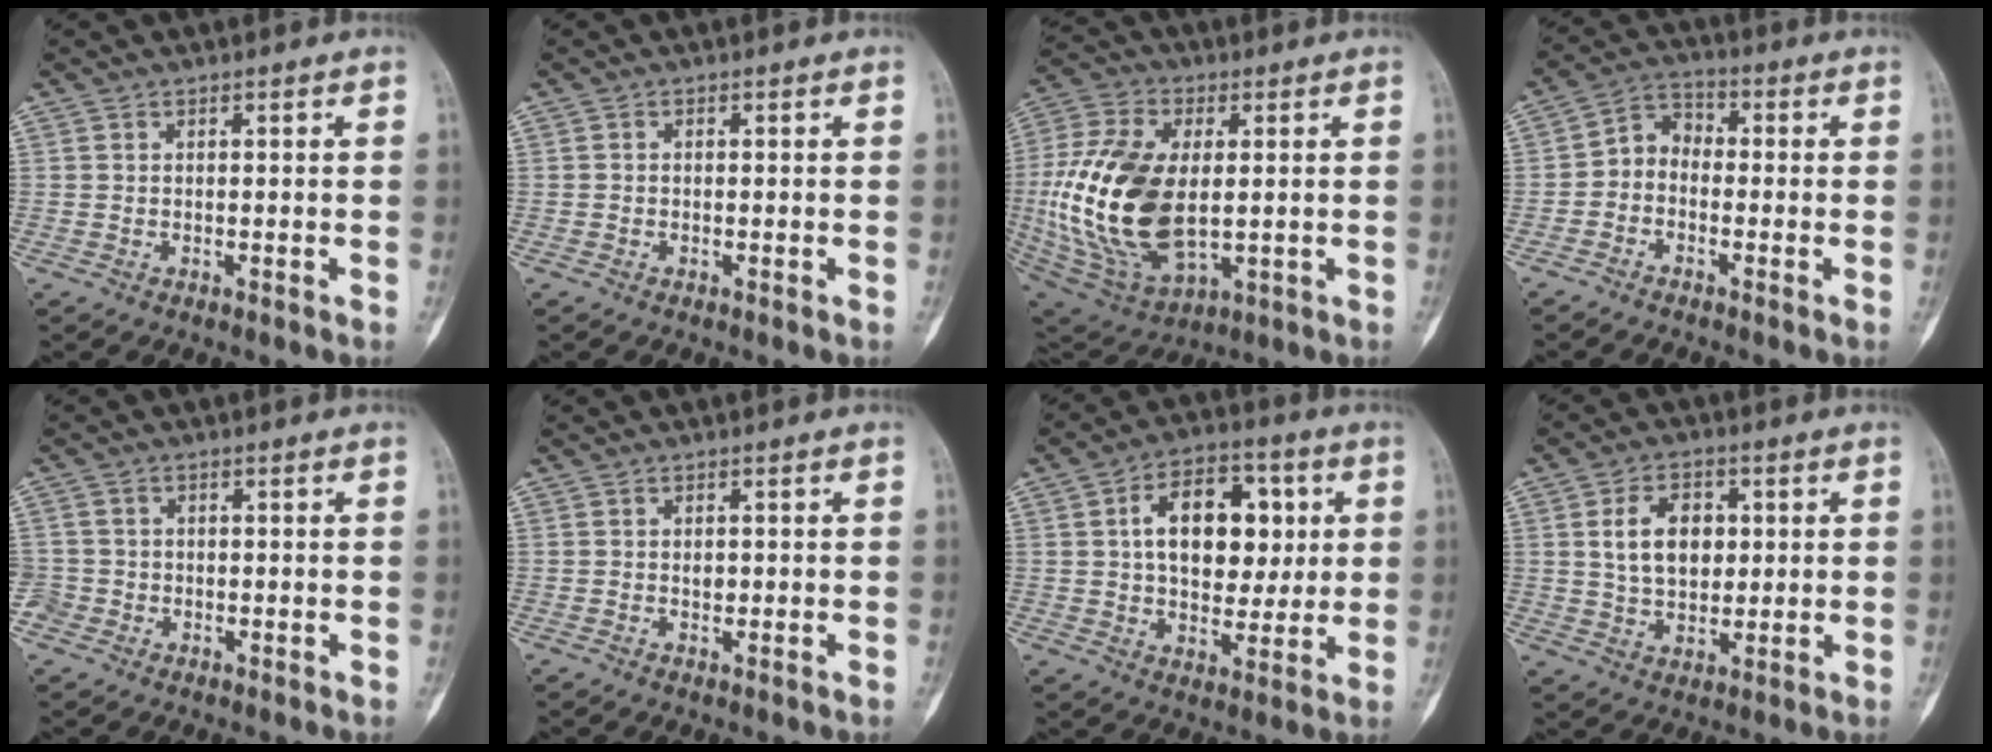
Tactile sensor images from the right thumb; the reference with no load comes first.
{"total": 0.0}
{"total": 23.3, "force": [0.1, 13.2, 19.2], "torque": [-0.396, -0.011, 0.016]}
{"total": 5.3, "force": [-1.6, 4.1, 3.0], "torque": [-0.034, 0.027, -0.047]}
{"total": 3.1, "force": [-1.1, 2.9, 0.1], "torque": [0.014, 0.012, -0.026]}
{"total": 1.1, "force": [-0.1, 0.7, 0.8], "torque": [-0.012, 0.001, -0.001]}
{"total": 15.8, "force": [3.2, 10.1, 11.7], "torque": [-0.136, 0.008, 0.048]}
{"total": 9.5, "force": [1.8, 6.4, 6.7], "torque": [-0.092, -0.003, 0.036]}